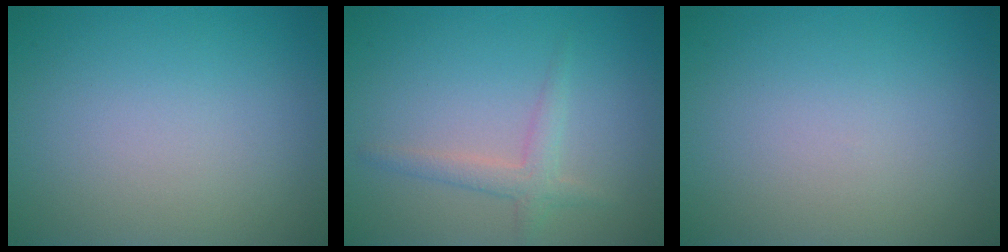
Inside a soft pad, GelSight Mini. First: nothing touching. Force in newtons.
{"total": 2.0, "press": 2.0, "slide": 0.1}
{"total": 0.0}